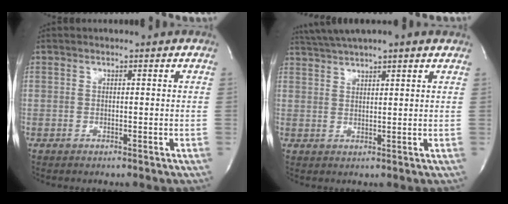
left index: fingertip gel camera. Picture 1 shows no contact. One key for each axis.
{"total": 7.9, "fx": 6.4, "fy": 0.6, "fz": 4.7, "tx": -0.084, "ty": 0.037, "tz": 0.098}